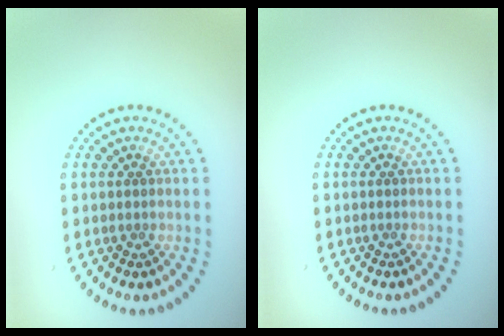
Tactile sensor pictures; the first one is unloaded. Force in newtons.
{"total": 0.0}